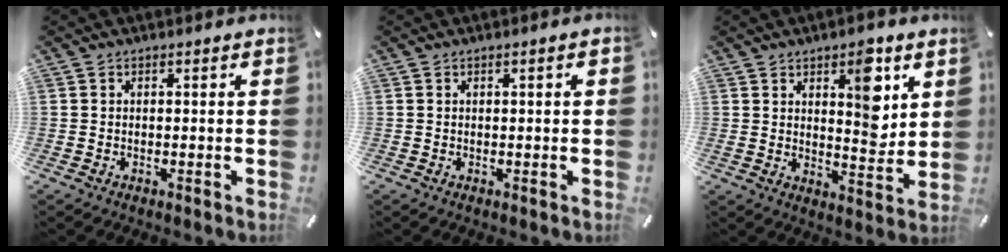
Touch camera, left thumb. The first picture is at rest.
{"total": 0.9, "force": [0.1, 0.2, 0.9], "torque": [-0.015, 0.000, 0.001]}
{"total": 10.4, "force": [5.1, 5.0, 7.6], "torque": [-0.085, -0.035, 0.079]}